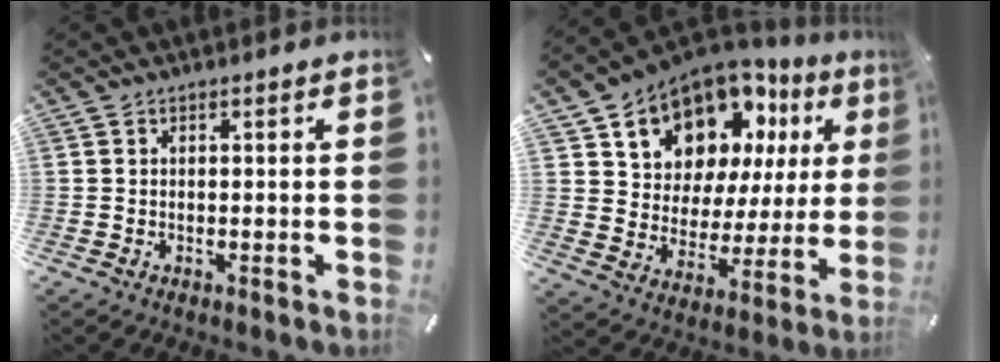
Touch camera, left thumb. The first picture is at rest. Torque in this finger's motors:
{"motor_torque": [1.27, 1.84, 1.53, -1.24, 0.47]}